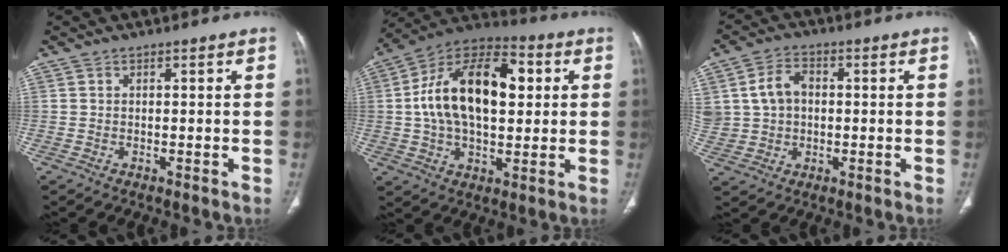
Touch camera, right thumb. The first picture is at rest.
{"total": 21.5, "force": [3.1, 12.4, 17.2], "torque": [-0.274, 0.022, 0.046]}
{"total": 9.4, "force": [1.3, 7.4, 5.6], "torque": [-0.100, 0.013, 0.029]}